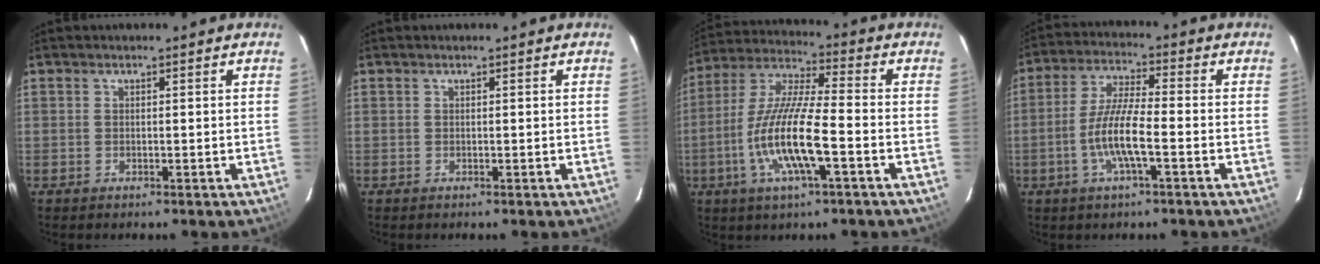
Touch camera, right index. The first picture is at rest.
{"total": 0.0}
{"total": 14.3, "force": [-4.7, 2.3, 13.4], "torque": [-0.273, -0.009, -0.094]}
{"total": 8.8, "force": [-3.0, 1.2, 8.2], "torque": [-0.169, -0.001, -0.059]}